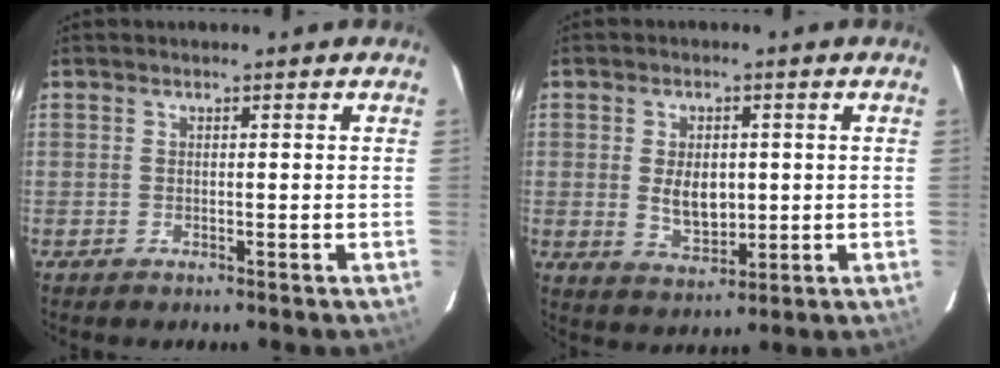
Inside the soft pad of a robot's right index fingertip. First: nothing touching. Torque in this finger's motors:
{"motor_torque": [0.26, -0.09, 0.27, 0.07]}